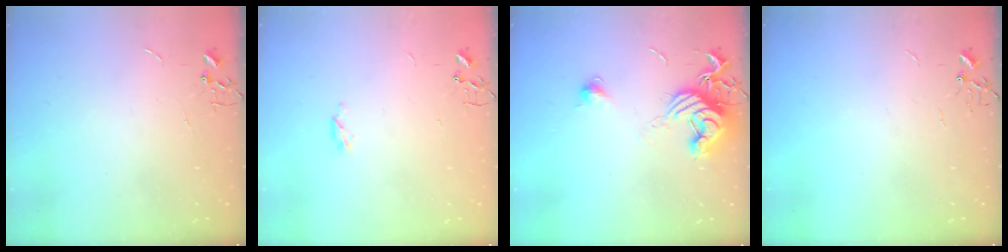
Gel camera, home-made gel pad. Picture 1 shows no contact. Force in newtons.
{"total": 3.2, "press": 3.2, "slide": 0.5}
{"total": 12.9, "press": 12.9, "slide": 0.5}
{"total": 0.0}